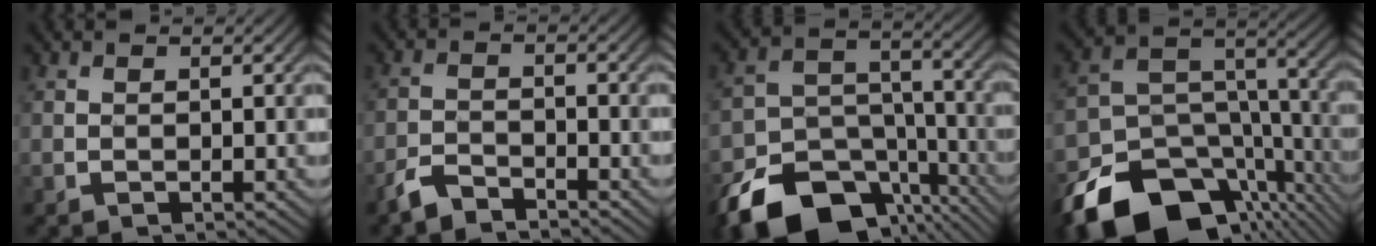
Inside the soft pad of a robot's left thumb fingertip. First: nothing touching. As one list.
[{"total": 3.3, "force": [-2.9, 0.8, 1.3], "torque": [-0.031, -0.003, -0.069]}, {"total": 16.6, "force": [-11.1, 9.8, 7.5], "torque": [-0.169, -0.052, -0.168]}, {"total": 17.7, "force": [-11.0, 10.6, 9.0], "torque": [-0.204, -0.050, -0.167]}]